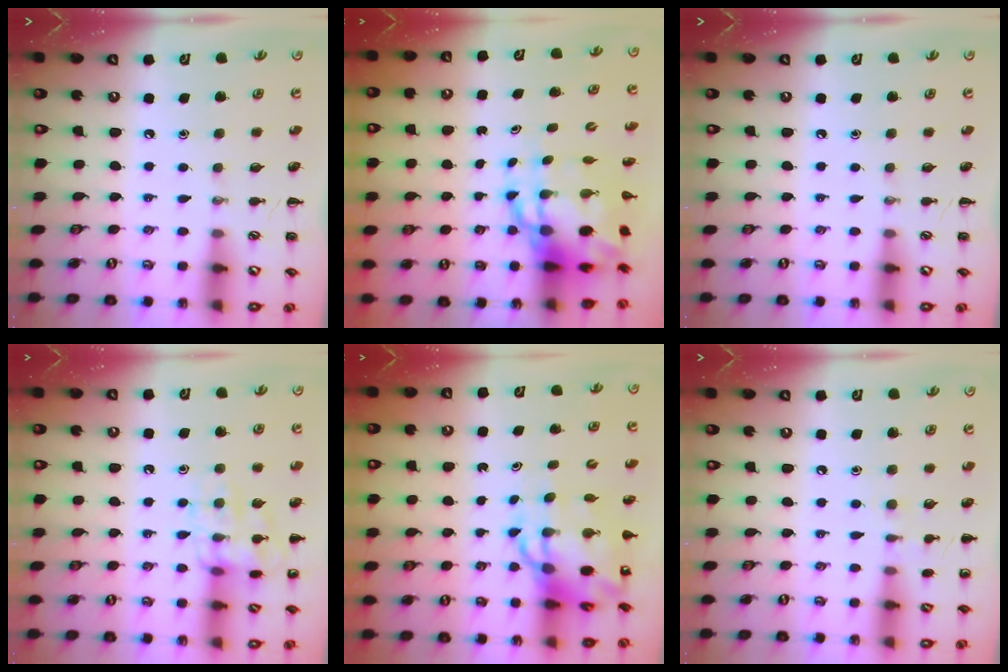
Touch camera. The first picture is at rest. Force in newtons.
{"total": 10.2, "press": 9.8, "slide": 2.8}
{"total": 0.0}
{"total": 12.8, "press": 12.8, "slide": 0.3}
{"total": 10.0, "press": 9.7, "slide": 2.6}
{"total": 5.7, "press": 5.4, "slide": 1.9}